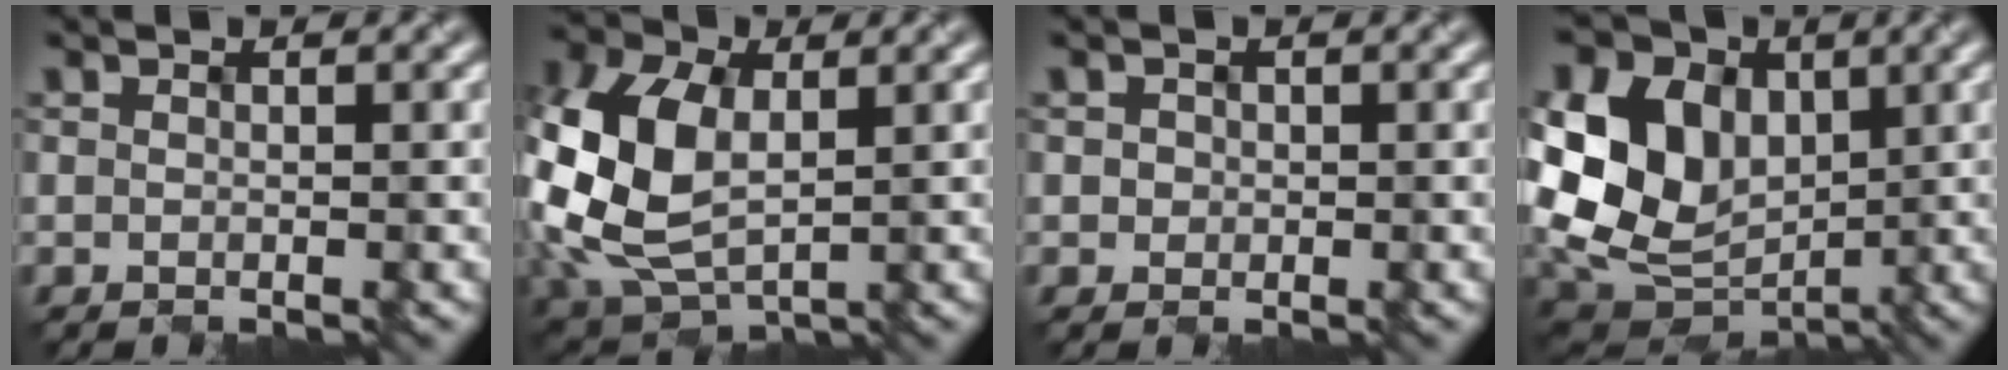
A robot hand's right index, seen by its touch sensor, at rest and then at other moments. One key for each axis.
{"total": 11.0, "fx": 0.2, "fy": 7.4, "fz": 8.1, "tx": -0.212, "ty": 0.001, "tz": 0.000}
{"total": 1.0, "fx": 0.0, "fy": 1.0, "fz": 0.1, "tx": -0.002, "ty": 0.000, "tz": 0.000}
{"total": 14.0, "fx": 2.9, "fy": 10.9, "fz": 8.3, "tx": -0.184, "ty": 0.028, "tz": 0.045}